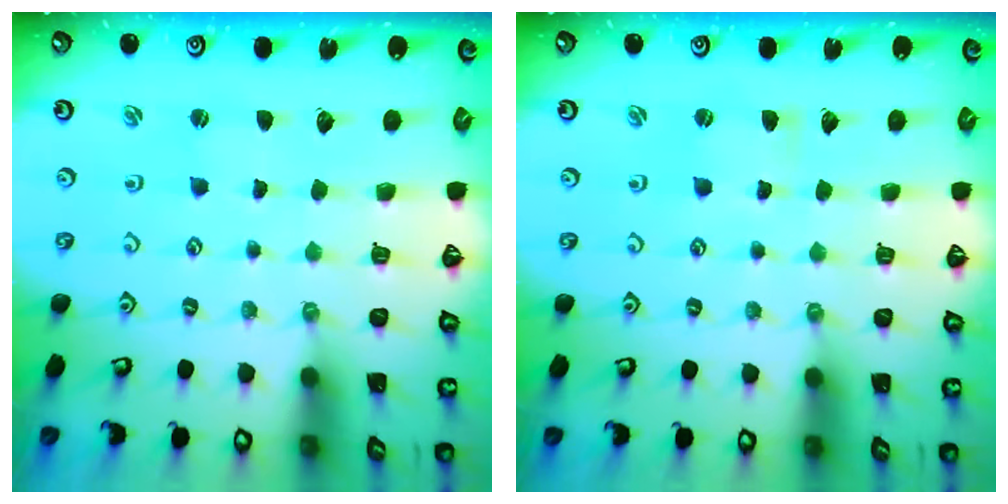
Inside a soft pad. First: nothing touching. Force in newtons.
{"total": 0.6, "press": 0.6, "slide": 0.1}